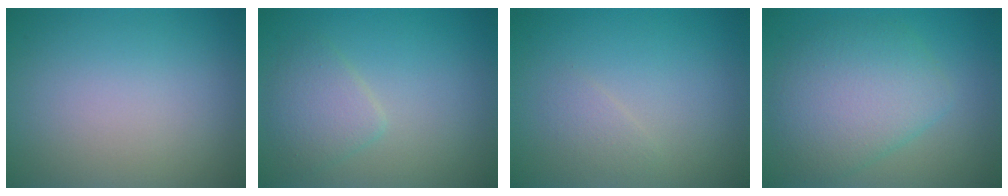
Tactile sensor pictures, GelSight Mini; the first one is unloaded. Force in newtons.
{"total": 2.6, "press": 2.6, "slide": 0.1}
{"total": 1.0, "press": 1.0, "slide": 0.1}
{"total": 5.7, "press": 5.7, "slide": 0.2}